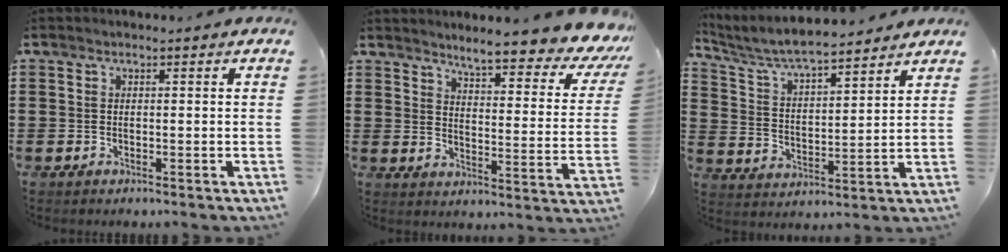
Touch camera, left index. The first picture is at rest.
{"total": 6.3, "force": [5.6, -0.3, 2.9], "torque": [-0.057, -0.052, 0.087]}
{"total": 6.2, "force": [5.8, 0.3, 2.2], "torque": [-0.068, -0.035, 0.099]}